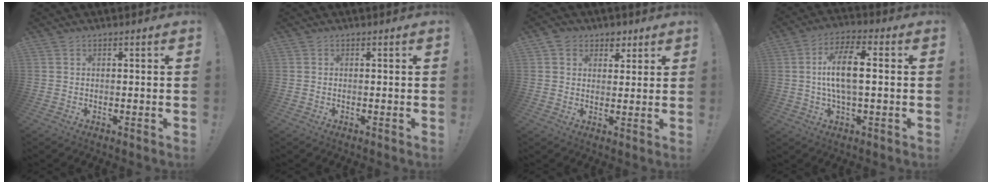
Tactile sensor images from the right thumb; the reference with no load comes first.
{"total": 0.0}
{"total": 6.0, "force": [3.0, 4.9, 1.5], "torque": [-0.023, -0.013, 0.059]}
{"total": 11.4, "force": [0.8, 4.0, 10.6], "torque": [-0.193, 0.003, 0.008]}